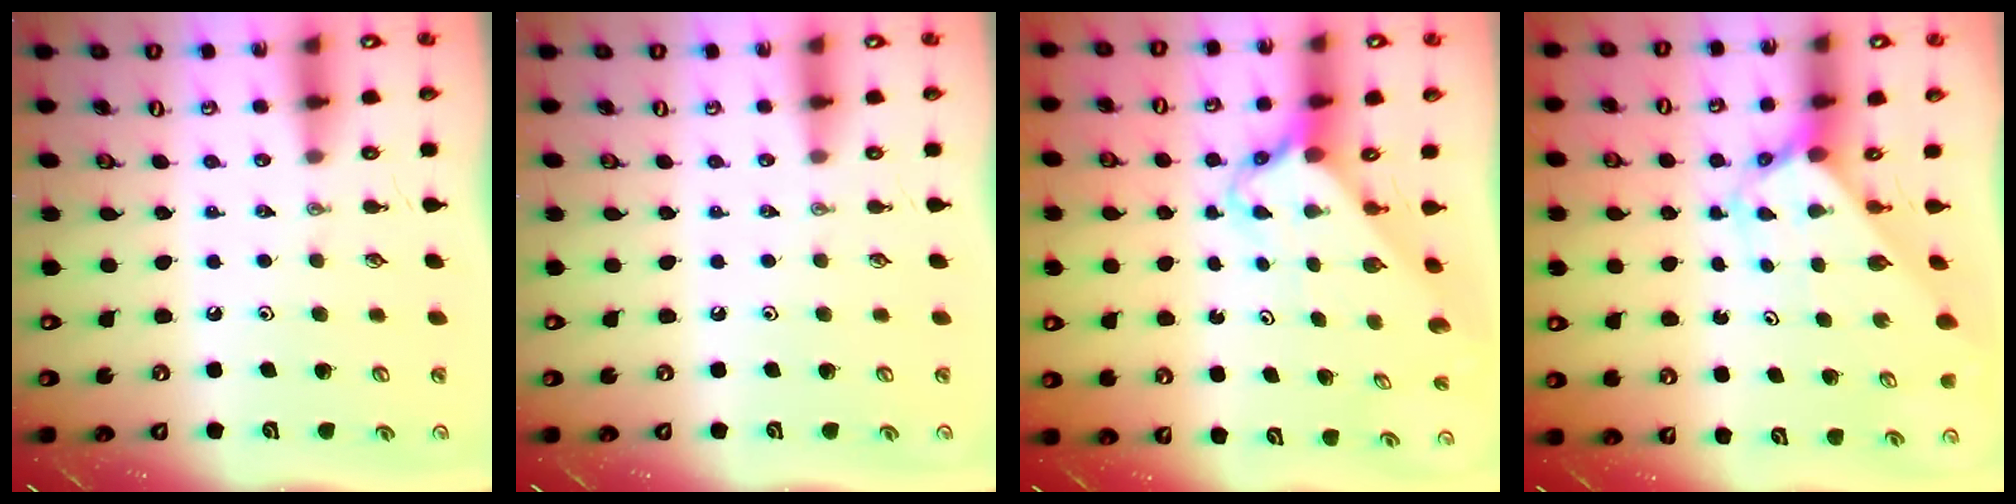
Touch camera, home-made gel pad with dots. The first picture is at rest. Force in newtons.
{"total": 0.0}
{"total": 2.7, "press": 2.7, "slide": 0.2}
{"total": 2.6, "press": 2.6, "slide": 0.2}